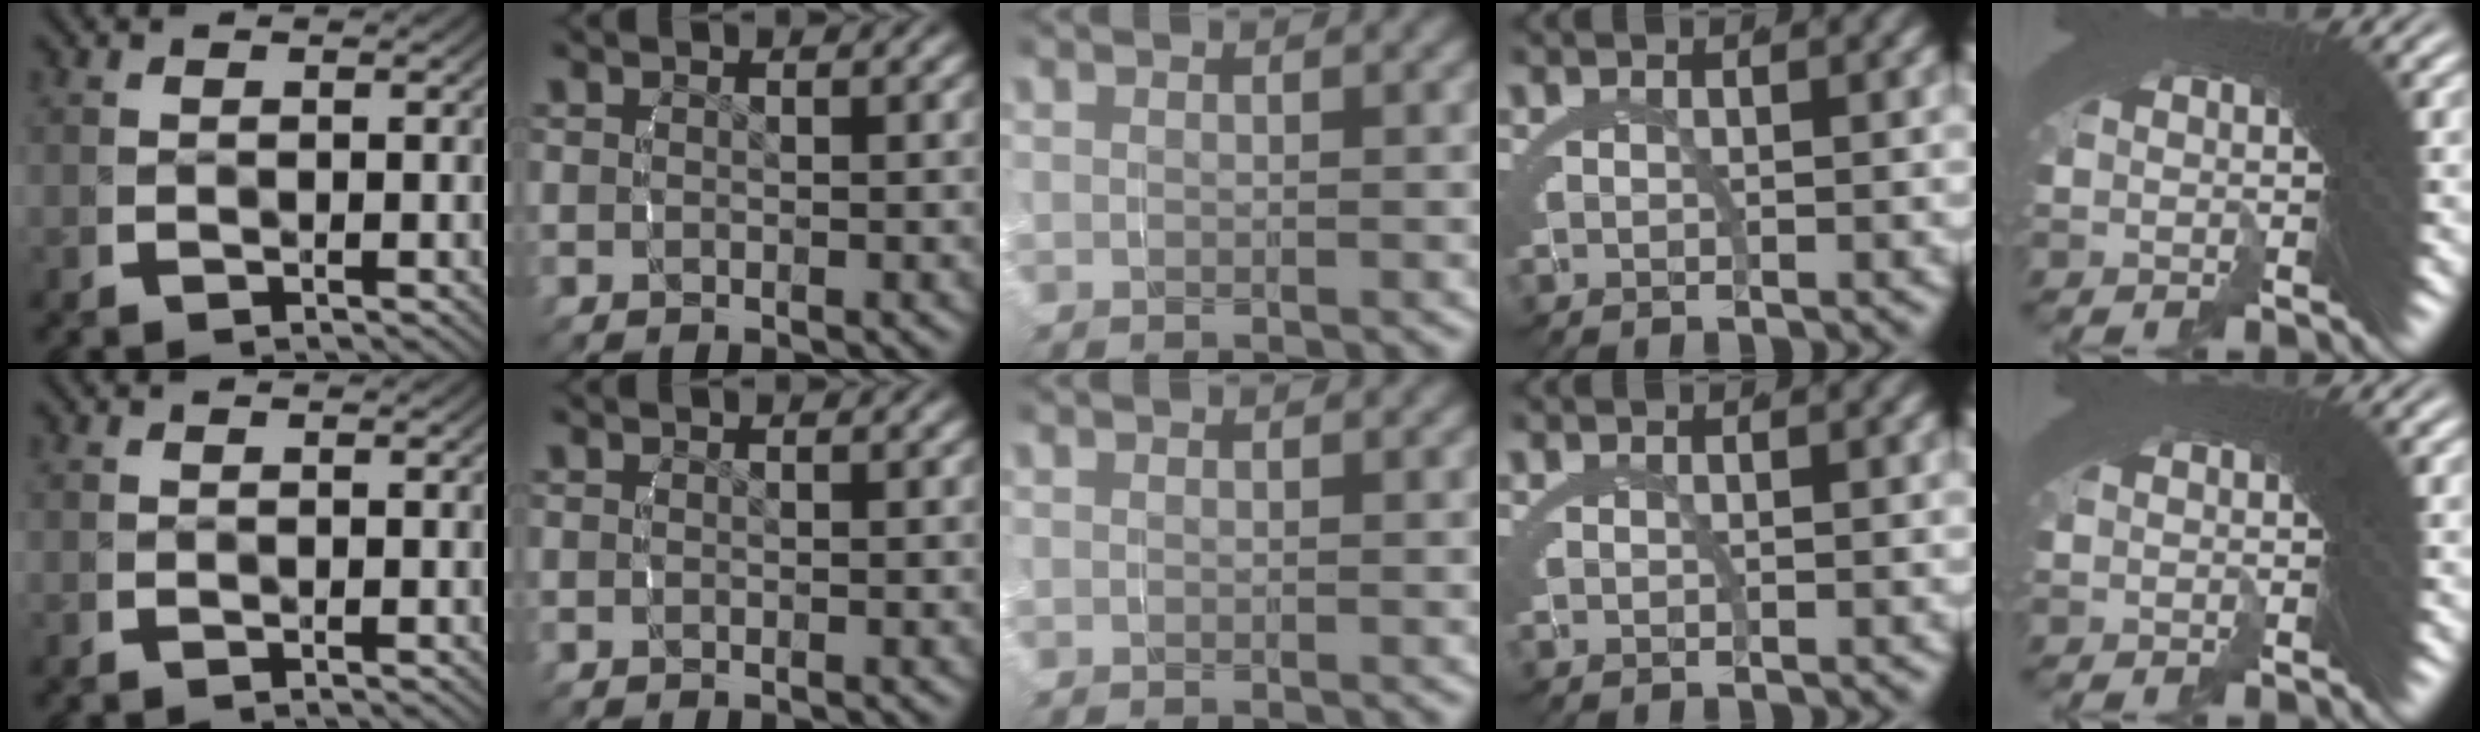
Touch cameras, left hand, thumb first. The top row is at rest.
{}